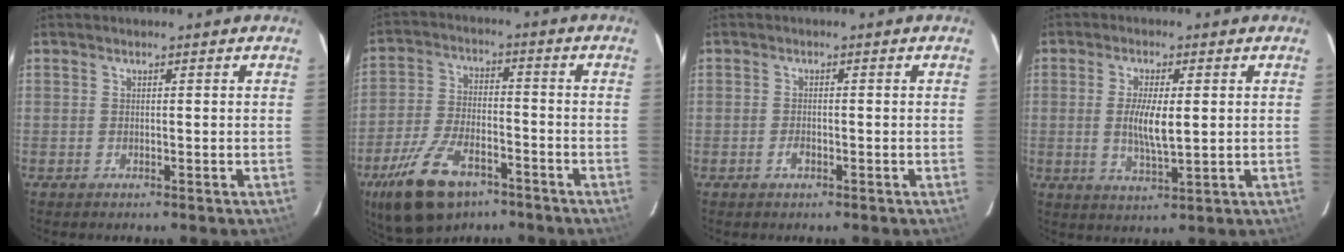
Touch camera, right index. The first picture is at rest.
{"total": 15.1, "force": [-9.5, 7.3, 9.3], "torque": [-0.201, -0.018, -0.169]}
{"total": 1.6, "force": [-0.8, 0.8, 1.1], "torque": [-0.024, 0.000, -0.014]}
{"total": 6.7, "force": [0.3, 2.0, 6.4], "torque": [-0.120, -0.006, 0.006]}